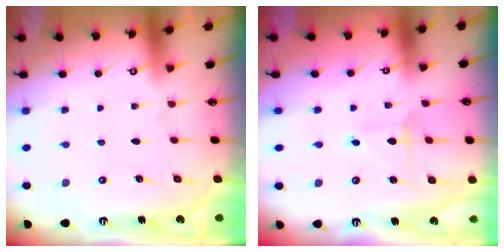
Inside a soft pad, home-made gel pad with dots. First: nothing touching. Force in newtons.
{"total": 4.1, "press": 4.1, "slide": 0.3}